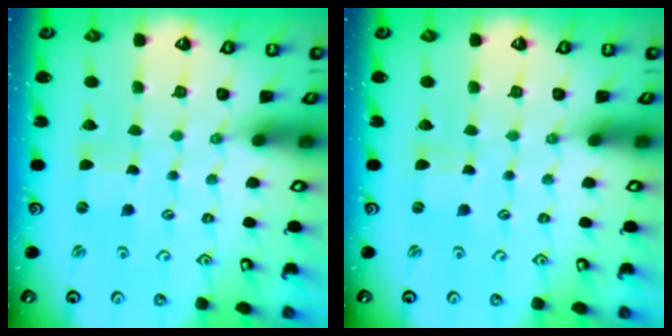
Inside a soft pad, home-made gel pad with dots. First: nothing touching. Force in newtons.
{"total": 0.0}